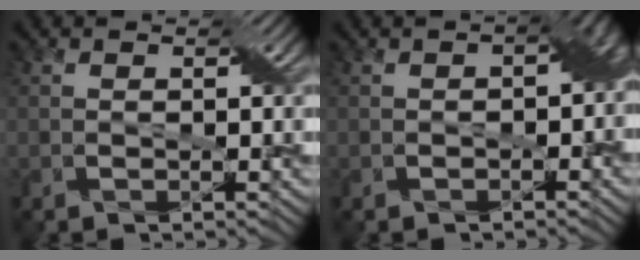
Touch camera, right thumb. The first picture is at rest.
{"total": 4.5, "force": [-0.5, 2.7, 3.6], "torque": [-0.039, -0.002, -0.007]}